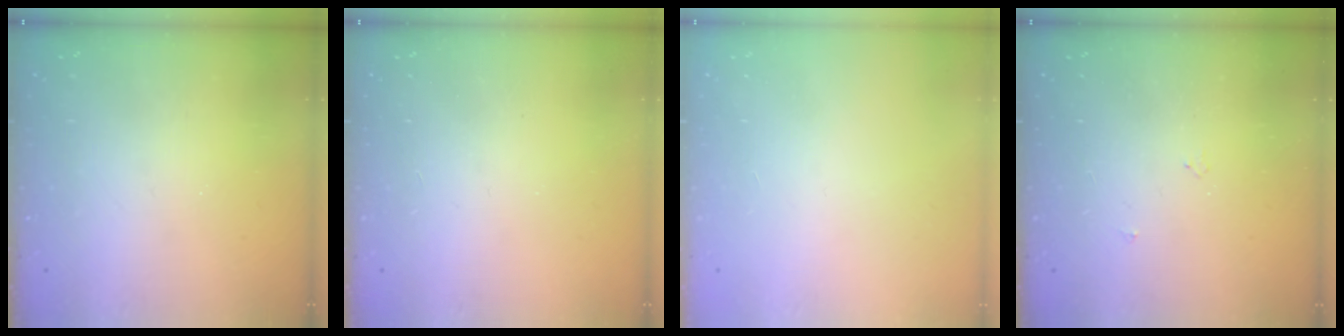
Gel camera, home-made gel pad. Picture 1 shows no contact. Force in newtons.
{"total": 0.0}
{"total": 0.0}
{"total": 3.0, "press": 3.0, "slide": 0.5}